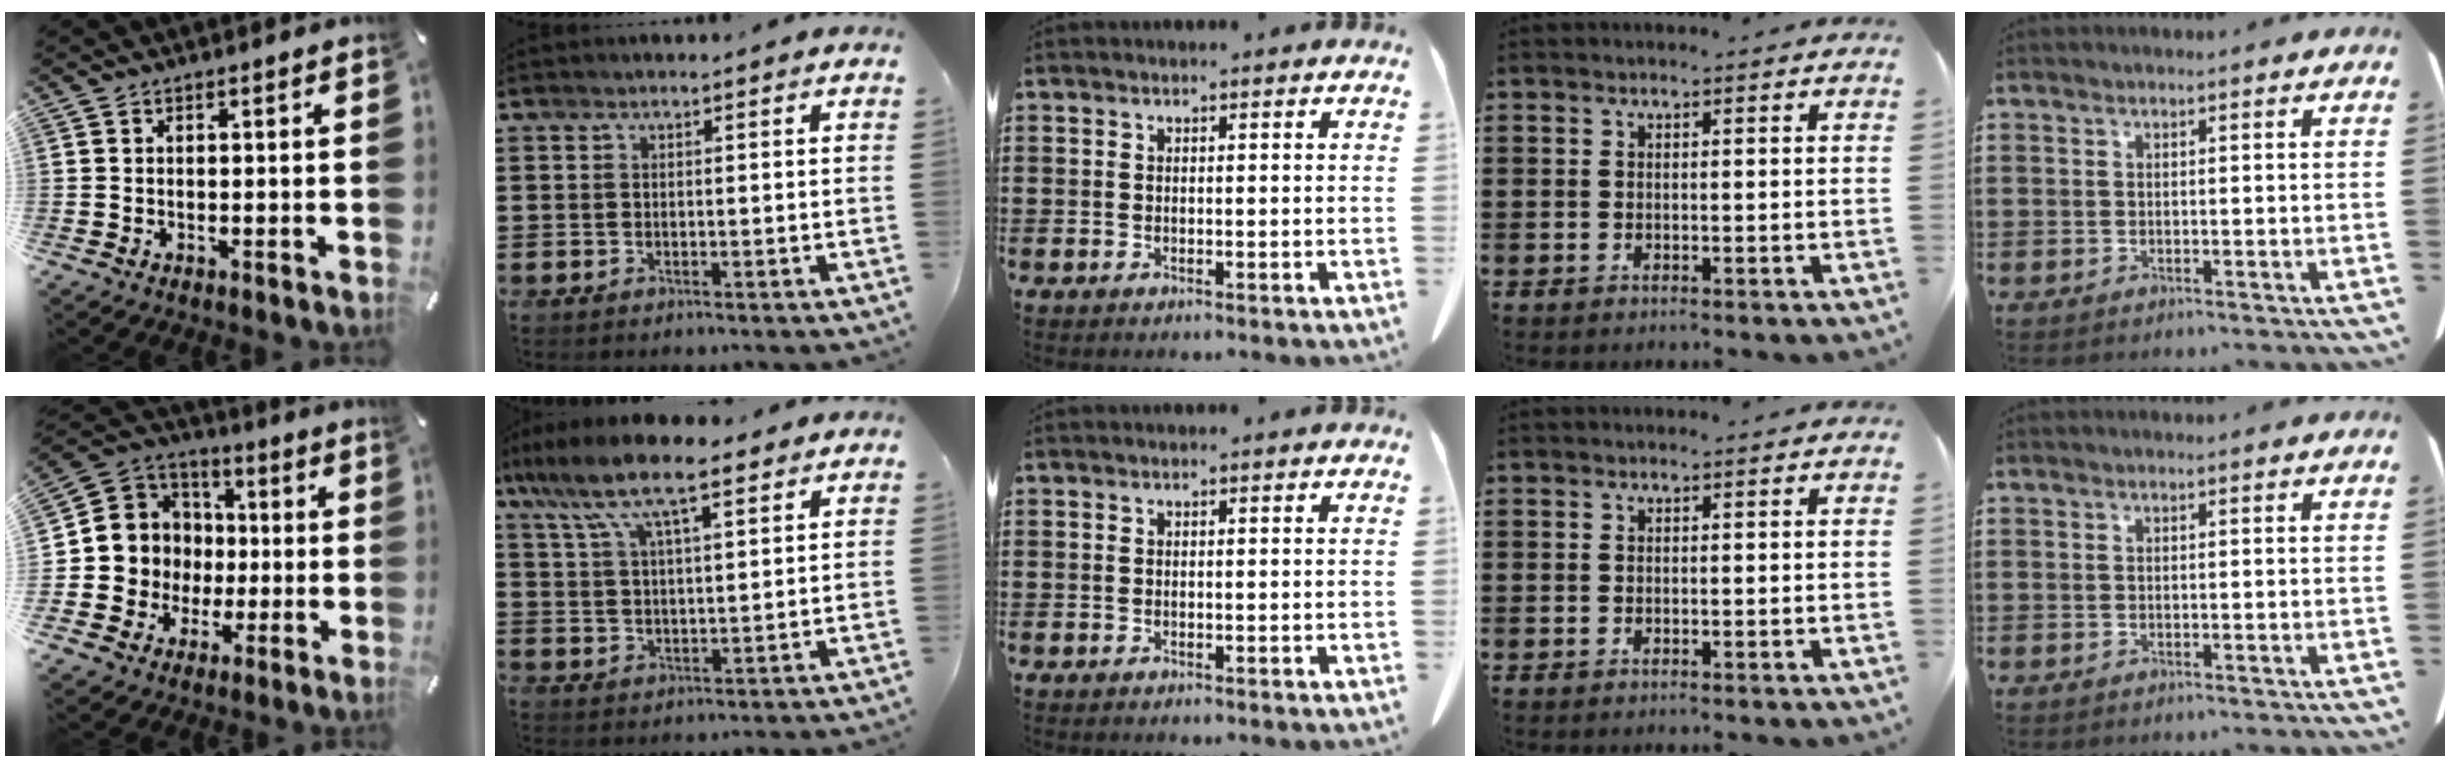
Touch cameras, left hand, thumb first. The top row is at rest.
{"thumb": {"total": 11.7, "force": [-0.9, 11.7, 0.3], "torque": [-0.010, -0.010, 0.000]}, "index": {"total": 10.6, "force": [7.2, 3.0, 7.1], "torque": [-0.156, -0.007, 0.130]}}